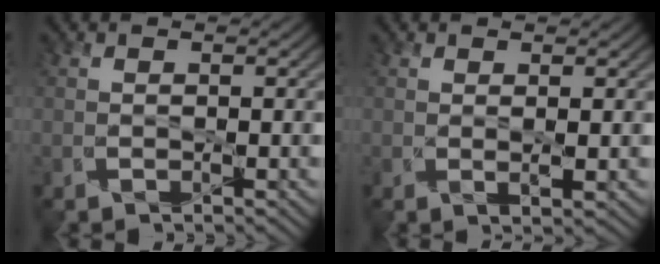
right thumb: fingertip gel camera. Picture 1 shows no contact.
{"total": 1.2, "force": [0.3, 0.3, 1.1], "torque": [-0.025, -0.008, 0.008]}